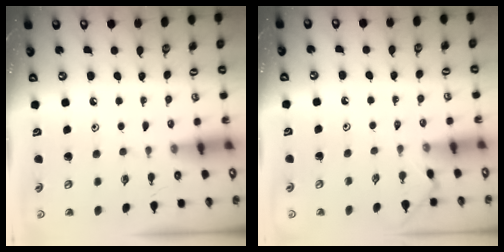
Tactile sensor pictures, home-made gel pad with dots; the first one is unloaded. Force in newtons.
{"total": 2.1, "press": 2.0, "slide": 0.5}